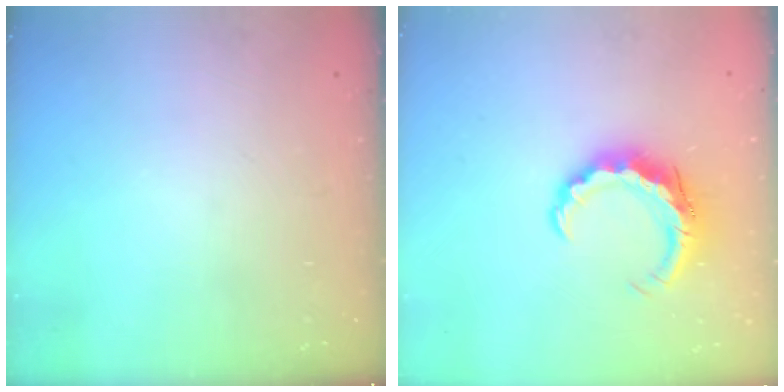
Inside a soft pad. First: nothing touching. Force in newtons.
{"total": 8.0, "press": 8.0, "slide": 0.3}